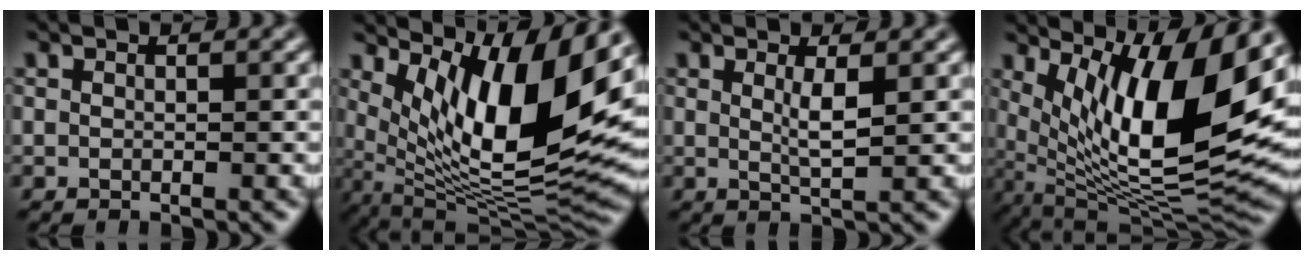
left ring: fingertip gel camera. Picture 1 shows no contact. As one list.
[{"total": 12.5, "force": [4.8, 3.9, 10.9], "torque": [-0.182, -0.012, 0.095]}, {"total": 1.9, "force": [0.6, 0.3, 1.8], "torque": [-0.034, -0.006, 0.011]}, {"total": 13.3, "force": [4.8, 4.0, 11.7], "torque": [-0.193, -0.009, 0.089]}]